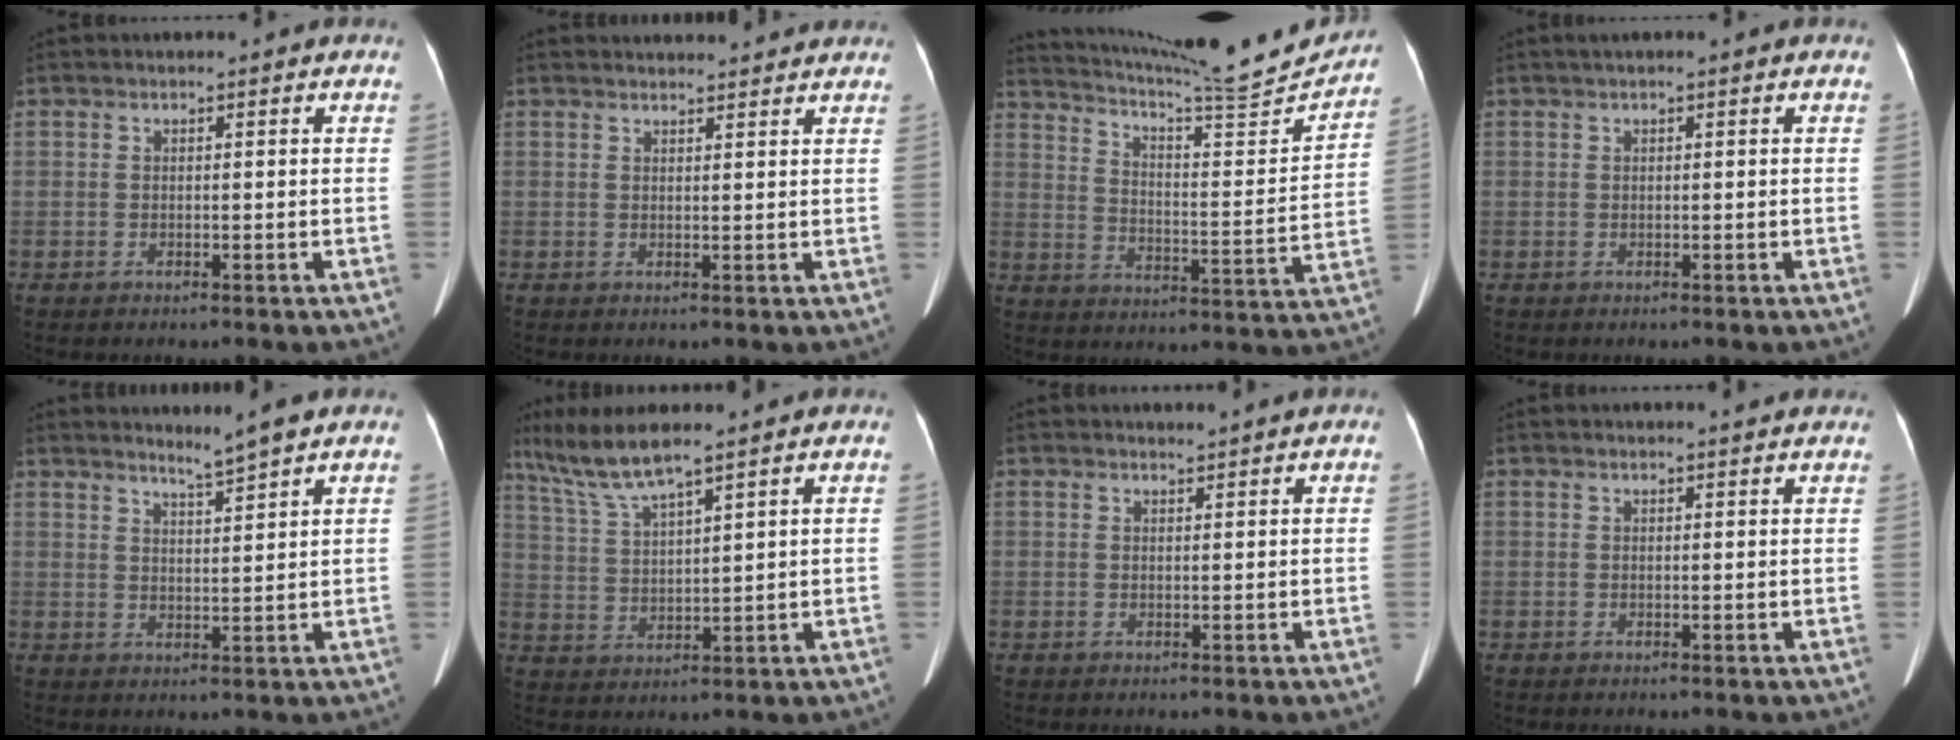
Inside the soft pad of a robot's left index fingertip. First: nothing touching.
{"total": 6.3, "force": [6.1, 0.9, 1.1], "torque": [-0.010, 0.021, 0.066]}
{"total": 19.7, "force": [18.8, 0.1, 5.9], "torque": [-0.103, -0.051, 0.263]}
{"total": 1.5, "force": [1.2, 0.1, 1.0], "torque": [-0.012, 0.025, 0.019]}
{"total": 3.5, "force": [3.1, -1.0, 1.3], "torque": [-0.031, -0.010, 0.062]}
{"total": 7.9, "force": [6.6, -0.4, 4.3], "torque": [-0.095, 0.003, 0.135]}
{"total": 1.4, "force": [1.3, -0.3, 0.2], "torque": [-0.004, 0.004, 0.024]}
{"total": 1.9, "force": [1.9, 0.1, 0.5], "torque": [-0.011, 0.002, 0.022]}